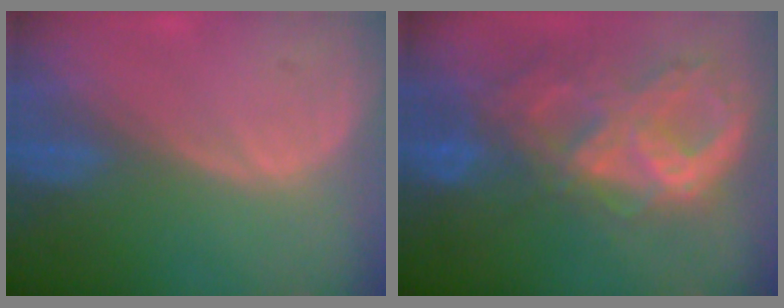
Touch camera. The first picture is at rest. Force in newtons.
{"total": 10.5, "press": 8.9, "slide": 5.7}